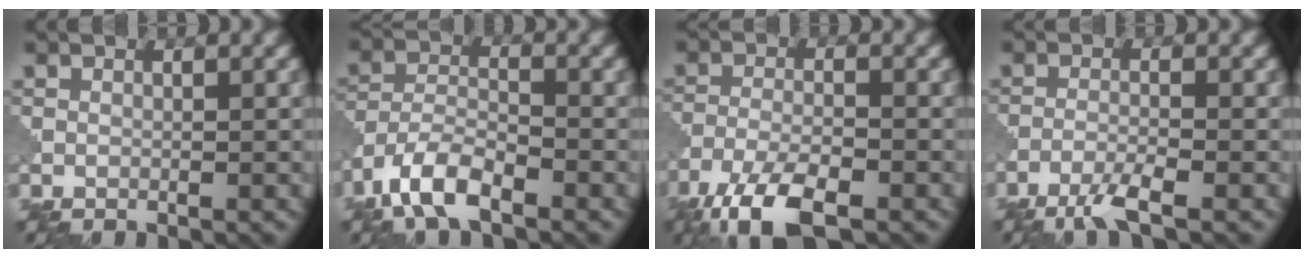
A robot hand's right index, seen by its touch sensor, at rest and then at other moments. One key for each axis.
{"total": 5.9, "fx": -4.1, "fy": 2.1, "fz": 3.6, "tx": -0.072, "ty": 0.001, "tz": -0.089}
{"total": 7.2, "fx": -5.1, "fy": 2.1, "fz": 4.7, "tx": -0.092, "ty": -0.011, "tz": -0.102}
{"total": 3.1, "fx": -2.2, "fy": 0.3, "fz": 2.2, "tx": -0.045, "ty": -0.001, "tz": -0.052}